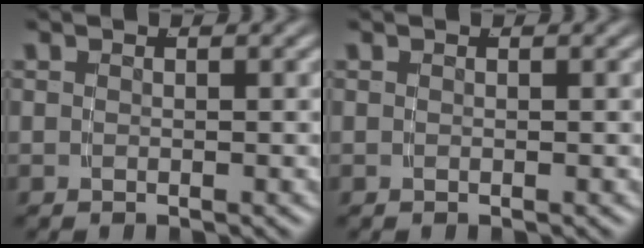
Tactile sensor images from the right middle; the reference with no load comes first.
{"total": 0.0}